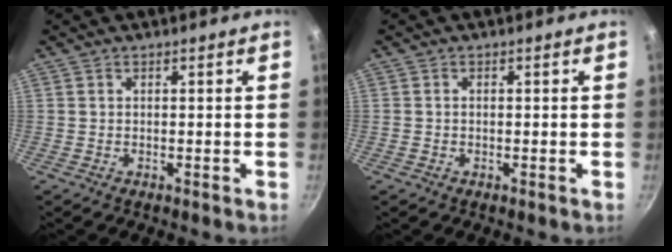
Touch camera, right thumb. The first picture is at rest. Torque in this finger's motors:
{"motor_torque": [0.22, -0.06, -0.16, 0.22, 0.08]}